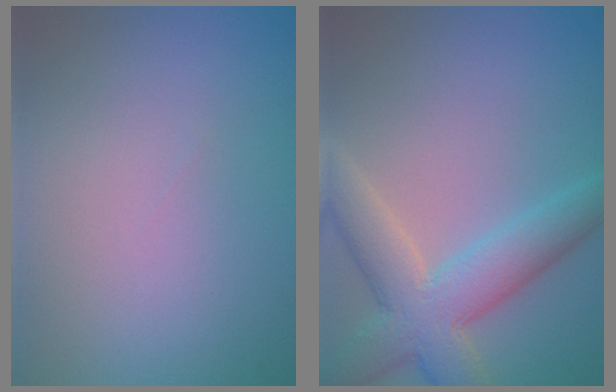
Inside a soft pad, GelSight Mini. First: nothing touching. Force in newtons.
{"total": 6.6, "press": 6.6, "slide": 0.3}